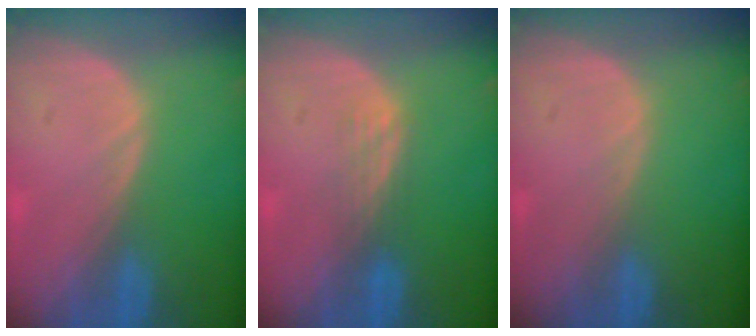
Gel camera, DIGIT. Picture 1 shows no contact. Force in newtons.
{"total": 2.2, "press": 2.2, "slide": 0.2}
{"total": 0.0}